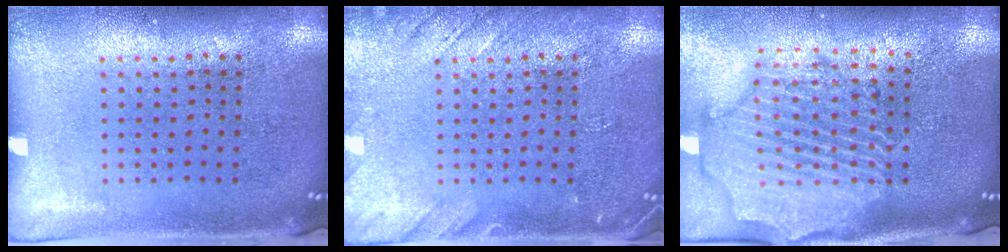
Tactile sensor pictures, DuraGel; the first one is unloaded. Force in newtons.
{"total": 2.0, "press": 2.0, "slide": 0.2}
{"total": 2.9, "press": 2.6, "slide": 1.3}